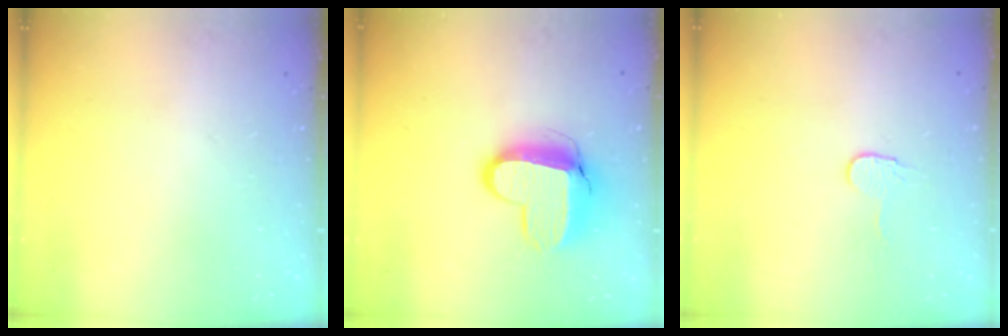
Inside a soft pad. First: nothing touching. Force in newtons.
{"total": 12.8, "press": 12.8, "slide": 1.0}
{"total": 3.2, "press": 3.2, "slide": 0.3}